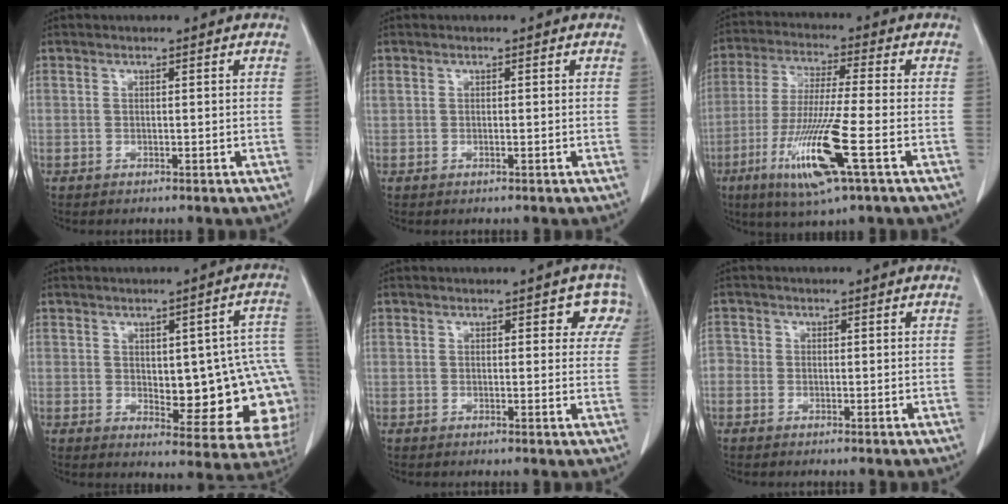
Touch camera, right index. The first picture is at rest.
{"total": 0.5, "force": [-0.1, 0.2, 0.5], "torque": [-0.016, -0.002, 0.003]}
{"total": 13.7, "force": [-5.4, 0.2, 12.6], "torque": [-0.260, -0.029, -0.100]}
{"total": 16.7, "force": [-1.2, 6.0, 15.5], "torque": [-0.132, 0.024, 0.006]}
{"total": 3.7, "force": [2.0, 2.4, 2.1], "torque": [0.001, 0.004, 0.009]}
{"total": 1.8, "force": [-0.5, 1.6, 0.7], "torque": [-0.009, 0.005, -0.014]}